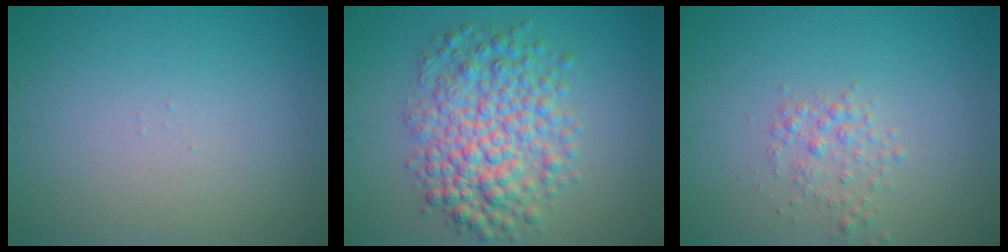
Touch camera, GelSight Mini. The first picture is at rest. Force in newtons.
{"total": 6.8, "press": 6.8, "slide": 0.1}
{"total": 1.7, "press": 1.7, "slide": 0.1}